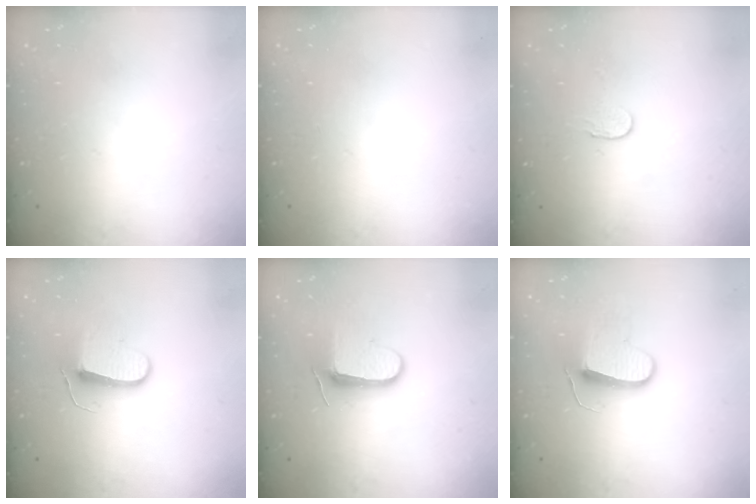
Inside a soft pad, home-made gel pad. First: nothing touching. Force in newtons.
{"total": 0.0}
{"total": 2.7, "press": 2.7, "slide": 0.2}
{"total": 9.3, "press": 9.3, "slide": 0.6}
{"total": 9.3, "press": 9.3, "slide": 0.6}
{"total": 9.2, "press": 9.2, "slide": 0.5}